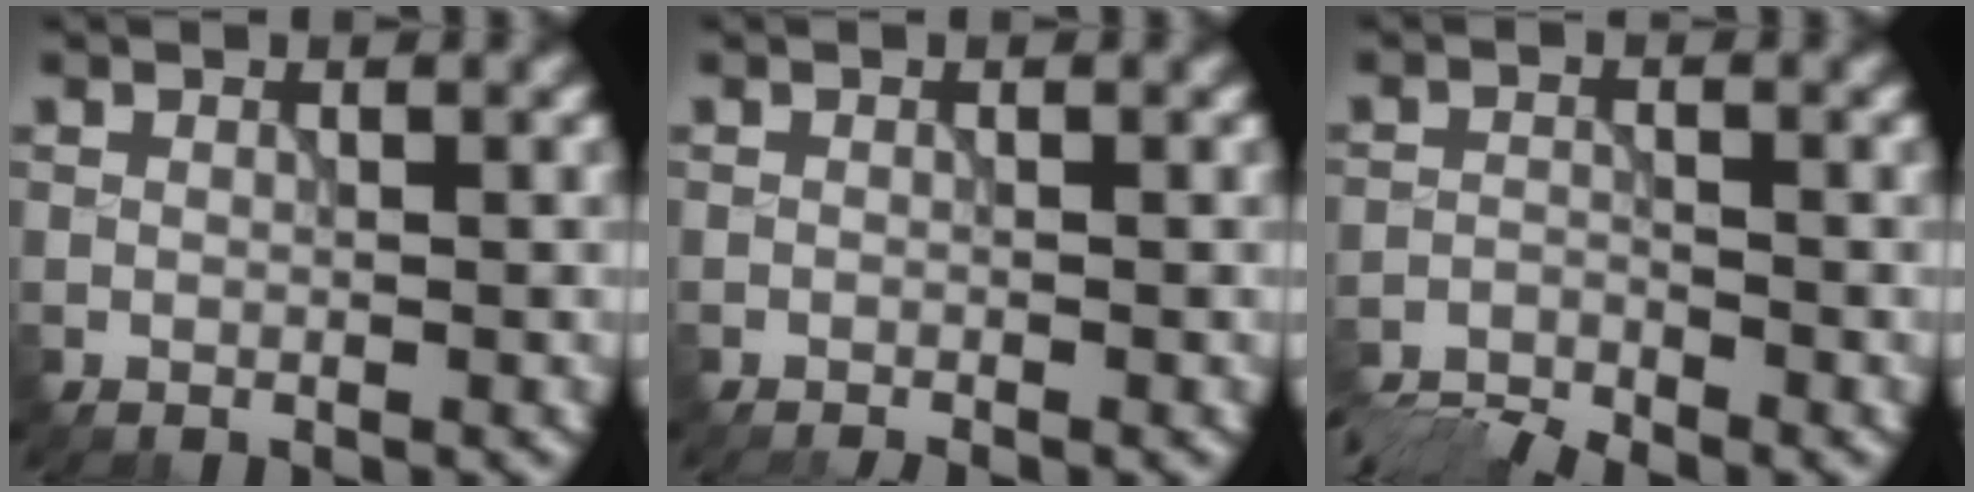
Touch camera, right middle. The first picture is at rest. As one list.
[{"total": 0.8, "force": [-0.7, 0.1, 0.3], "torque": [0.002, -0.002, -0.015]}, {"total": 6.0, "force": [-5.8, 0.7, 1.6], "torque": [-0.040, -0.020, -0.104]}]